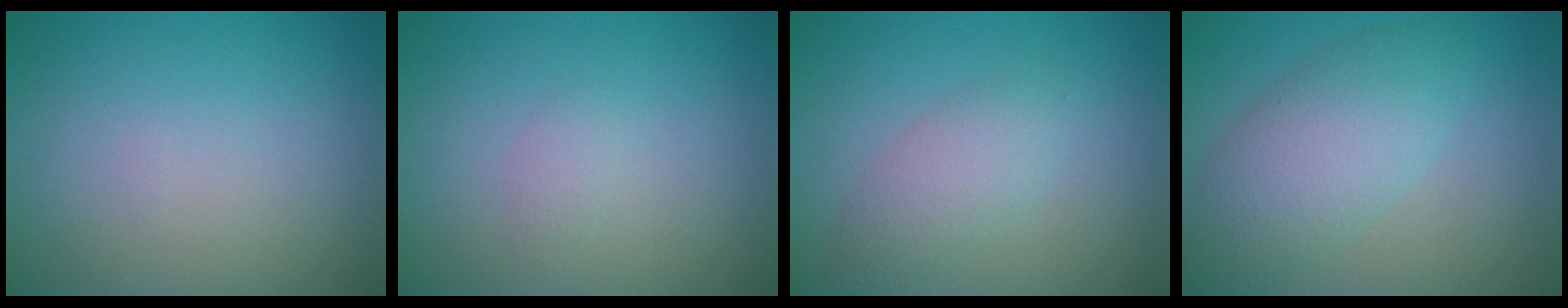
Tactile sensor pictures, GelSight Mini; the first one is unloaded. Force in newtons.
{"total": 0.8, "press": 0.8, "slide": 0.0}
{"total": 2.9, "press": 2.8, "slide": 0.3}
{"total": 5.6, "press": 5.5, "slide": 0.4}